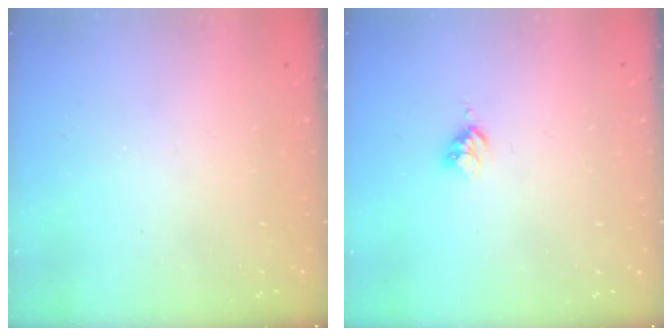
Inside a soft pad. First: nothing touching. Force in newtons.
{"total": 3.0, "press": 2.9, "slide": 0.4}